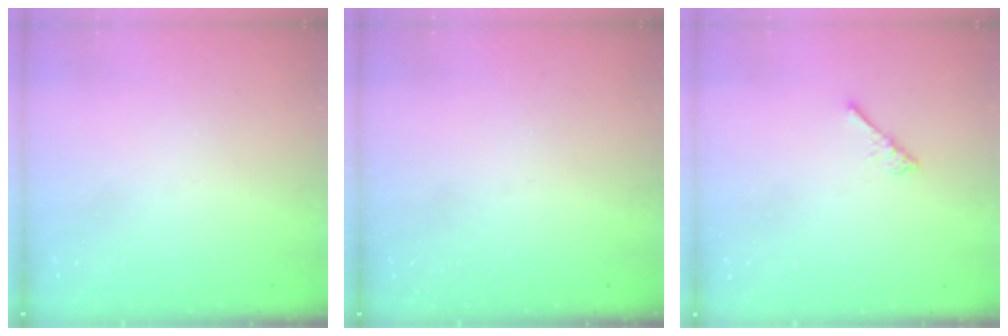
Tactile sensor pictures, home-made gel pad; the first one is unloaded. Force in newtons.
{"total": 0.0}
{"total": 2.7, "press": 2.6, "slide": 0.5}